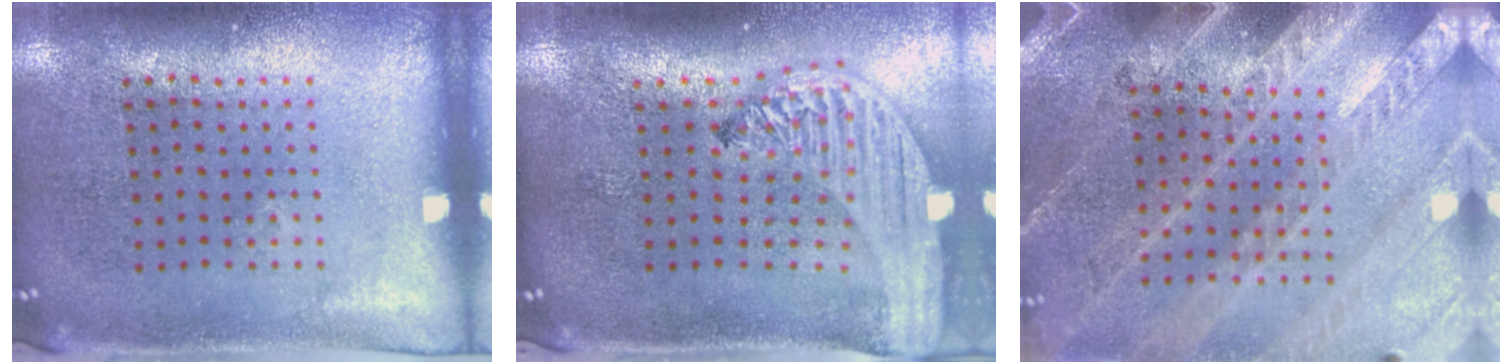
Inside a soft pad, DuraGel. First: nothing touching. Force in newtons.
{"total": 3.0, "press": 2.4, "slide": 1.9}
{"total": 2.9, "press": 2.6, "slide": 1.1}